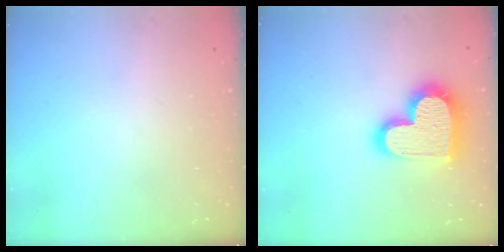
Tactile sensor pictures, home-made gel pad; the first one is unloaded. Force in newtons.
{"total": 20.1, "press": 20.1, "slide": 1.5}